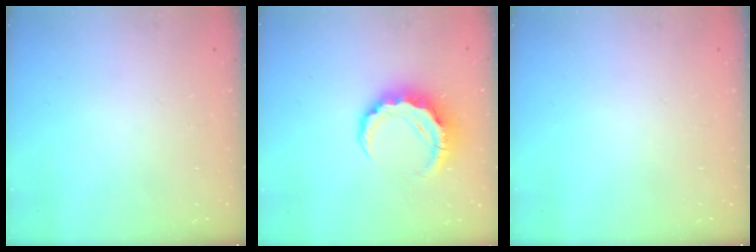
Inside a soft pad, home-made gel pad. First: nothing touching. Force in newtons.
{"total": 8.5, "press": 8.3, "slide": 1.8}
{"total": 0.0}